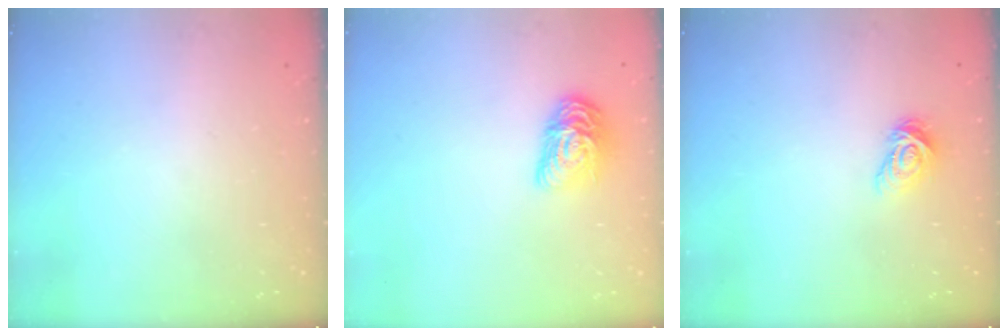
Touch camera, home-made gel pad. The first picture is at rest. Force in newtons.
{"total": 11.2, "press": 11.2, "slide": 0.4}
{"total": 5.4, "press": 5.4, "slide": 0.6}